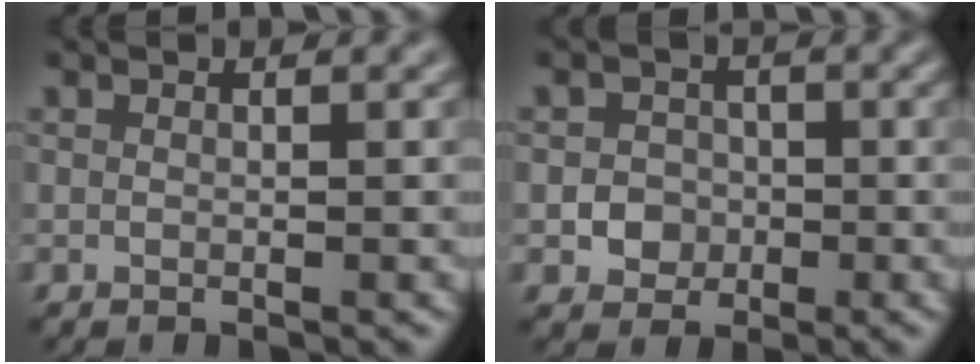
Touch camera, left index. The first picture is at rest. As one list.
[{"total": 2.2, "force": [-0.8, 2.0, 0.4], "torque": [0.007, -0.001, -0.019]}]